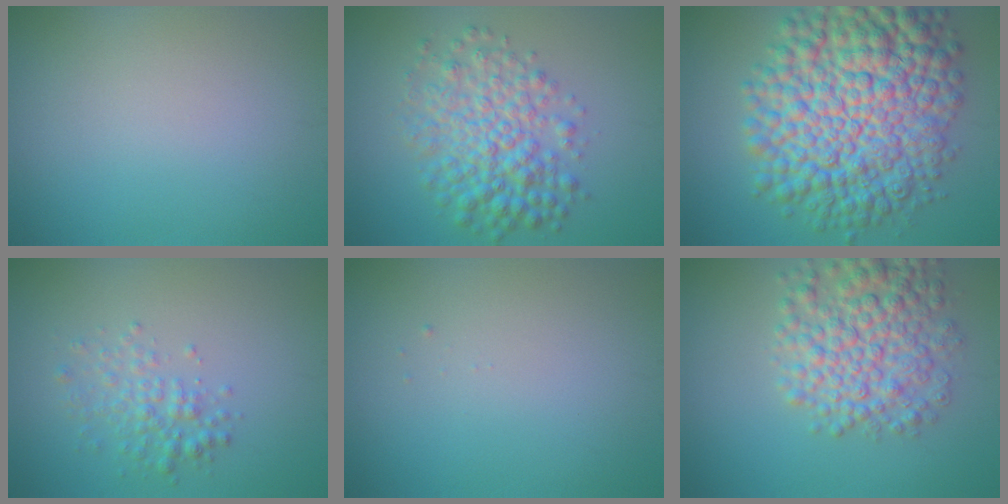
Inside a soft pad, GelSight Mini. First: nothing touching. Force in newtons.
{"total": 6.0, "press": 6.0, "slide": 0.0}
{"total": 14.3, "press": 14.3, "slide": 0.3}
{"total": 2.5, "press": 2.5, "slide": 0.1}
{"total": 0.0}
{"total": 6.5, "press": 6.5, "slide": 0.1}